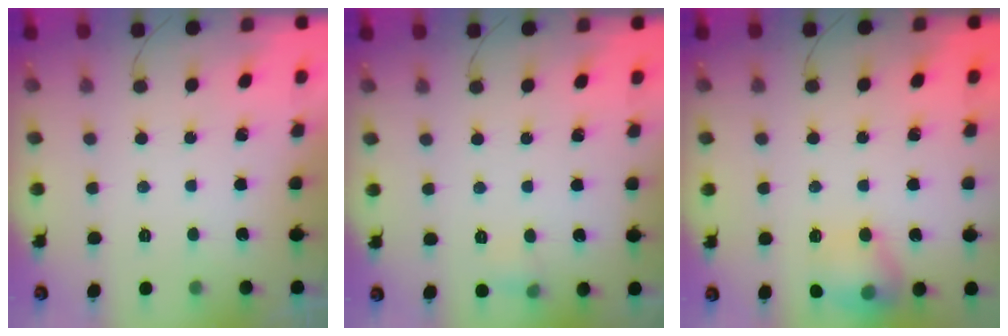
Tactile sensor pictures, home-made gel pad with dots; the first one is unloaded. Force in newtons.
{"total": 5.6, "press": 5.4, "slide": 1.7}
{"total": 13.3, "press": 13.2, "slide": 1.0}